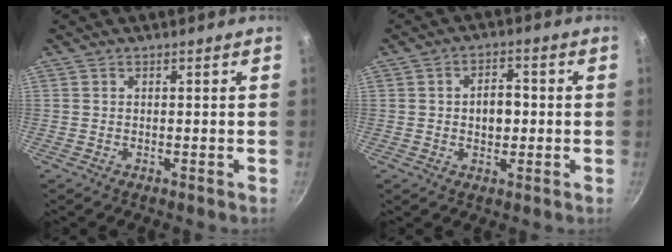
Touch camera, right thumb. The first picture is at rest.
{"total": 5.5, "force": [-0.1, 3.6, 4.1], "torque": [-0.039, 0.010, -0.005]}